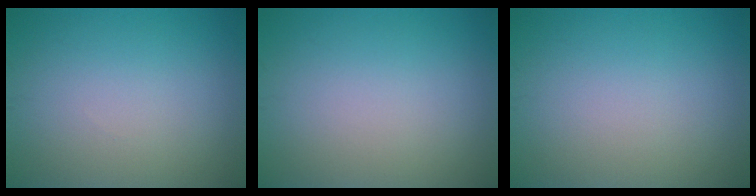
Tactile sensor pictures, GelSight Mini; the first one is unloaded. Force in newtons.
{"total": 0.0}
{"total": 0.0}